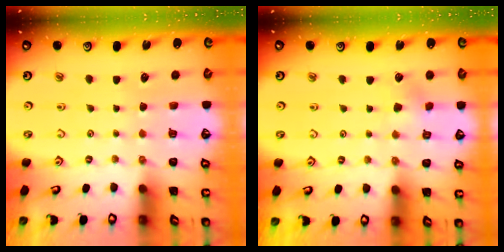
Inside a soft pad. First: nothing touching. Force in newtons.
{"total": 2.9, "press": 2.9, "slide": 0.3}